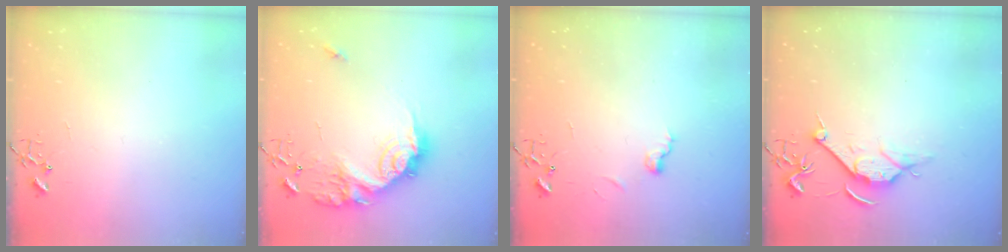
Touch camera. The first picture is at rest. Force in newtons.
{"total": 19.2, "press": 19.2, "slide": 1.0}
{"total": 5.5, "press": 5.5, "slide": 0.6}
{"total": 8.4, "press": 8.3, "slide": 1.0}